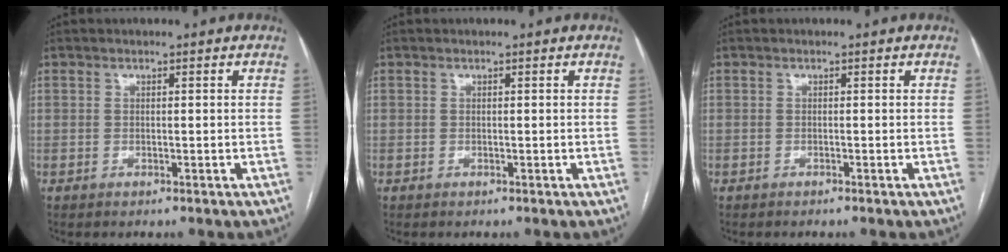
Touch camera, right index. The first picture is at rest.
{"total": 0.0}
{"total": 0.0}